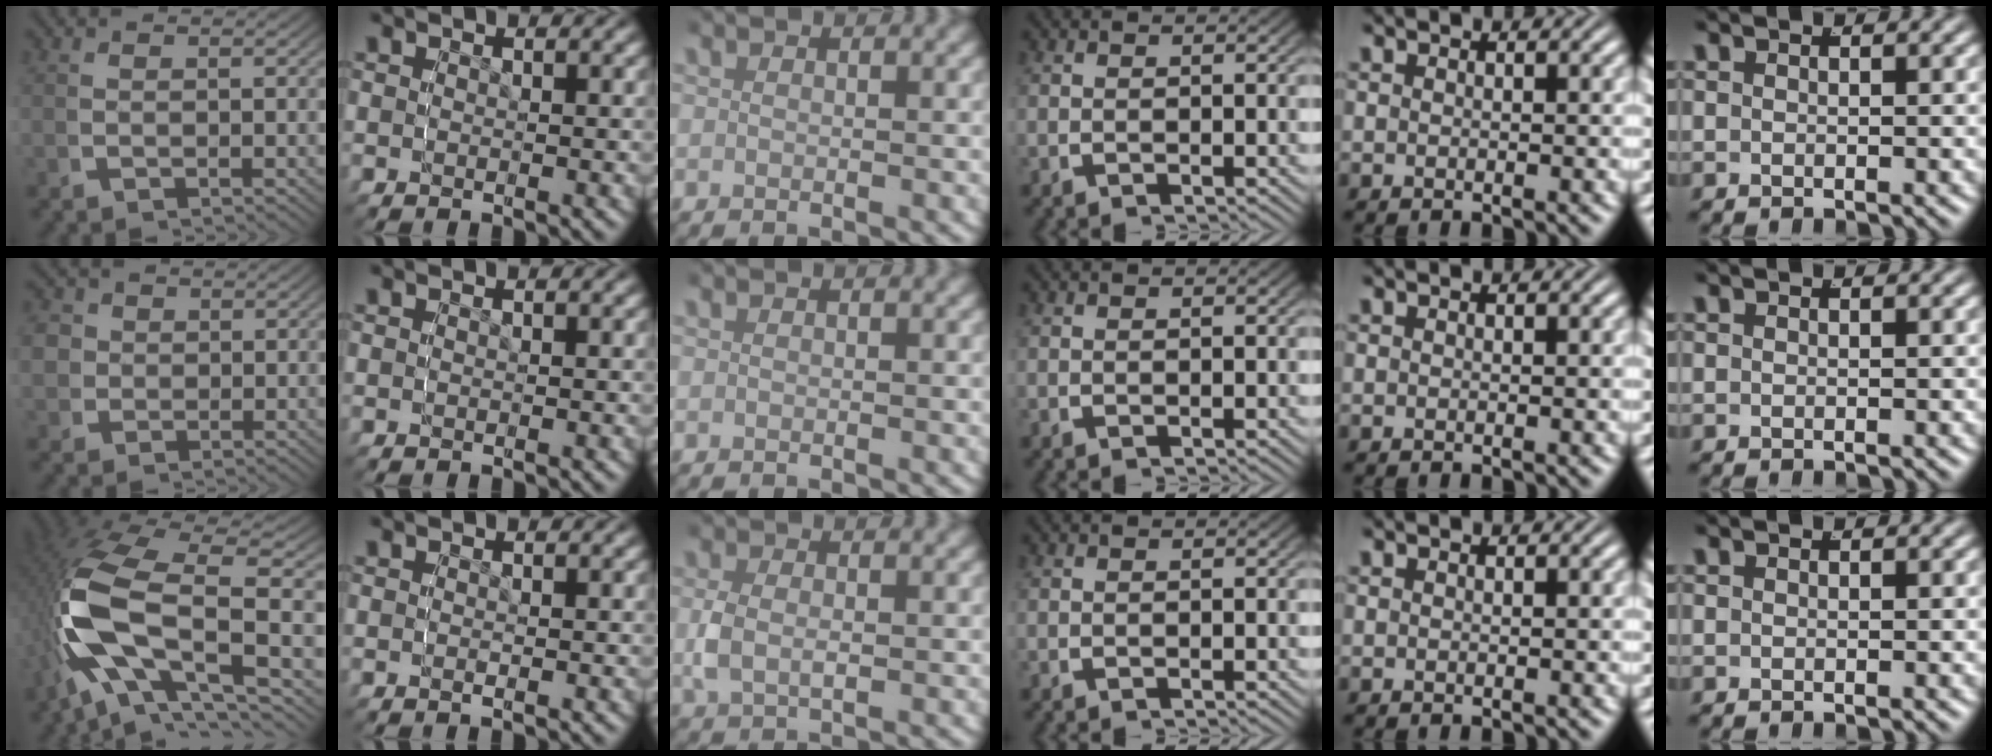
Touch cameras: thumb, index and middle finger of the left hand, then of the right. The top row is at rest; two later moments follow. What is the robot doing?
{"motion": "grasp_and_lifting", "object": "button"}